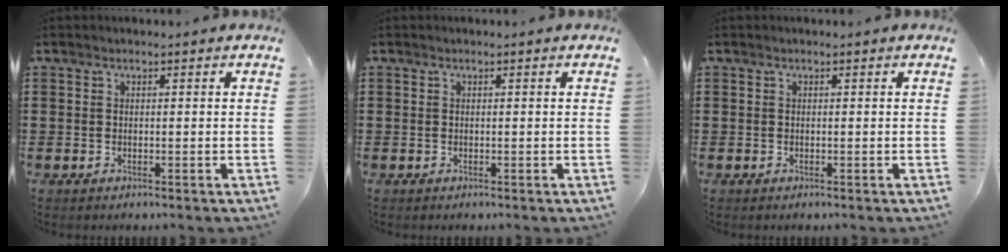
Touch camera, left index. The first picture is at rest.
{"total": 0.0}
{"total": 0.0}